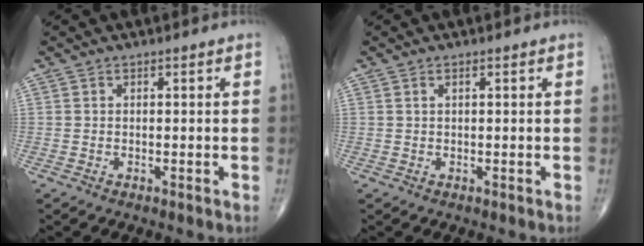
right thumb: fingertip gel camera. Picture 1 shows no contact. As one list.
[{"total": 0.6, "force": [0.3, 0.2, 0.5], "torque": [-0.012, 0.004, 0.005]}]